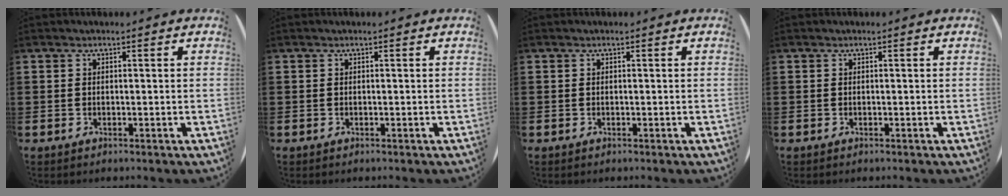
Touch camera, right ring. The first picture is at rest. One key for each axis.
{"total": 0.0}
{"total": 0.0}
{"total": 0.0}